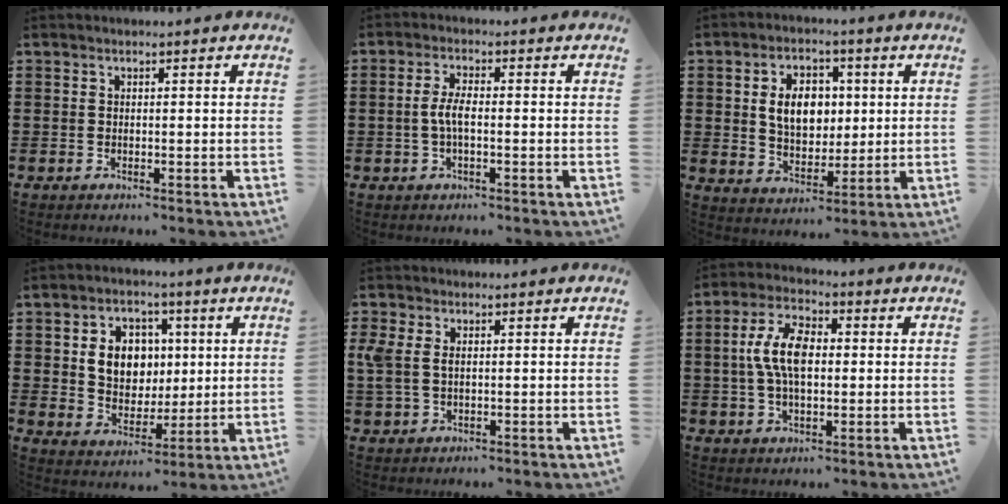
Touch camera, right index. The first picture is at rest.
{"total": 3.6, "force": [-0.5, 1.1, 3.4], "torque": [-0.084, -0.005, -0.018]}
{"total": 7.6, "force": [1.2, 5.4, 5.1], "torque": [-0.107, 0.009, 0.015]}
{"total": 7.8, "force": [1.5, 6.4, 4.1], "torque": [-0.083, 0.013, 0.022]}
{"total": 3.2, "force": [0.6, 2.0, 2.4], "torque": [-0.067, 0.003, 0.006]}
{"total": 8.1, "force": [0.5, 4.0, 7.0], "torque": [-0.156, 0.008, 0.001]}